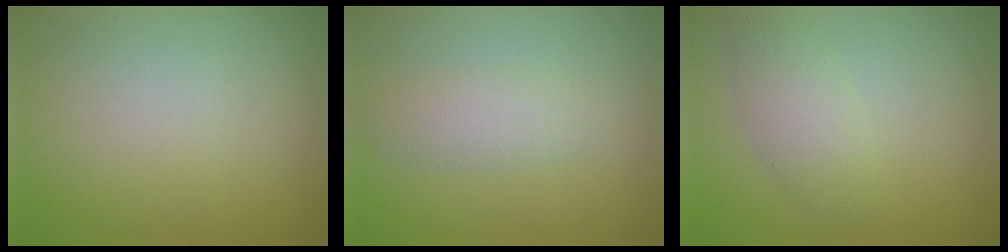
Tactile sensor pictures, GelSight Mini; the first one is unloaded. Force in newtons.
{"total": 2.2, "press": 2.2, "slide": 0.0}
{"total": 2.7, "press": 2.7, "slide": 0.0}